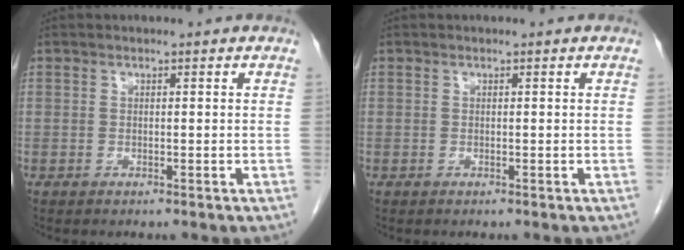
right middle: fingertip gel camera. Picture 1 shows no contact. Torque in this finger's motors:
{"motor_torque": [-0.11, -0.02, 0.00, 0.00]}